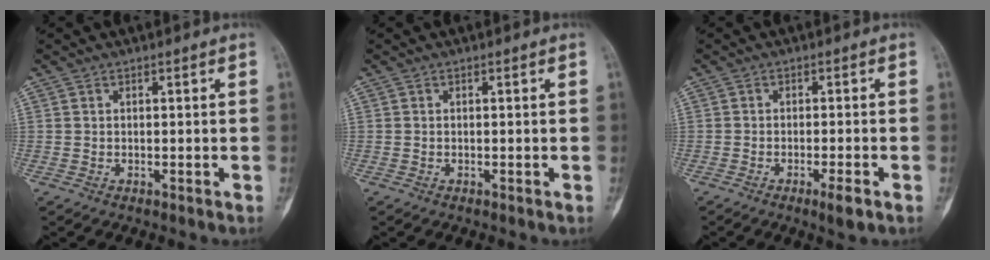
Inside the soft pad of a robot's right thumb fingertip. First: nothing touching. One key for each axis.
{"total": 0.0}
{"total": 3.3, "fx": -1.8, "fy": 0.3, "fz": 2.7, "tx": -0.045, "ty": -0.002, "tz": -0.032}